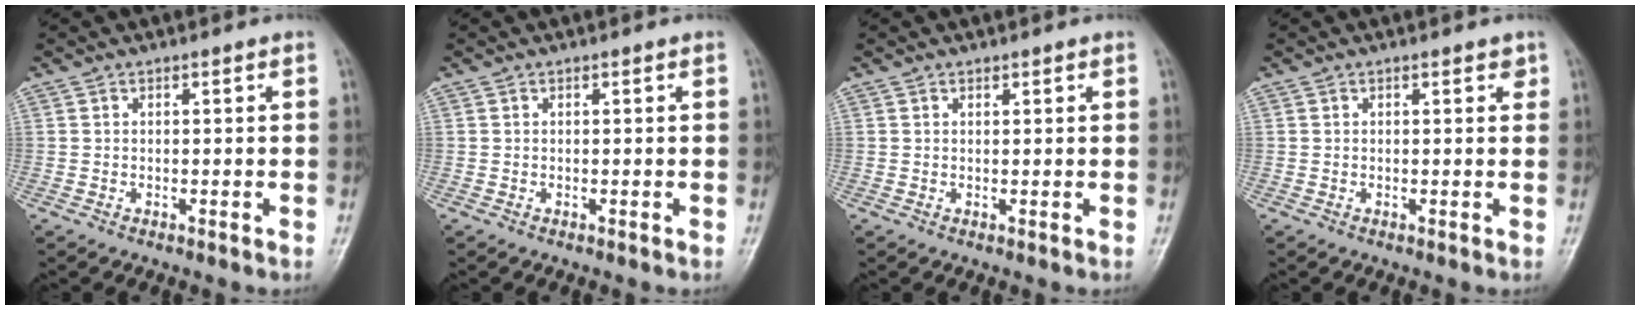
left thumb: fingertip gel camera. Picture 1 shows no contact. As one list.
[{"total": 0.0}, {"total": 0.7, "force": [0.6, 0.3, 0.2], "torque": [0.001, -0.004, 0.007]}, {"total": 1.7, "force": [1.1, 0.8, 1.1], "torque": [-0.006, -0.002, 0.010]}]